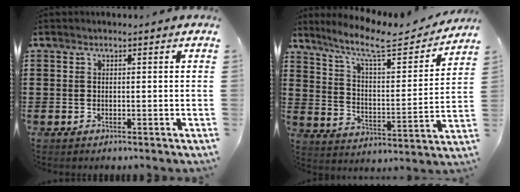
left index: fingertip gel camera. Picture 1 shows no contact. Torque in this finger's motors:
{"motor_torque": [1.38, -0.76, 0.24, 0.08]}